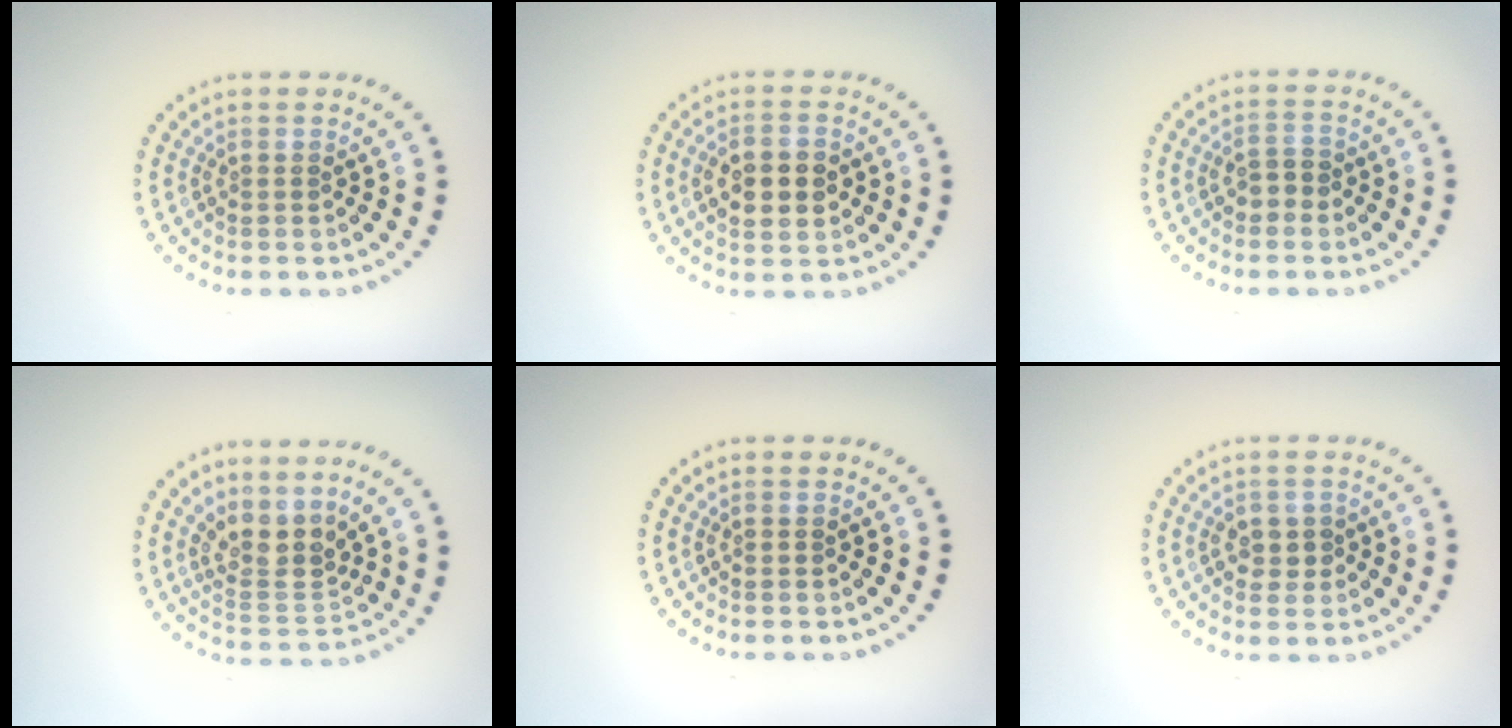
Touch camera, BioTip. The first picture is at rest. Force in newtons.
{"total": 4.5, "press": 4.5, "slide": 0.2}
{"total": 2.0, "press": 1.9, "slide": 0.4}
{"total": 3.3, "press": 2.5, "slide": 2.1}
{"total": 0.5, "press": 0.4, "slide": 0.3}
{"total": 1.7, "press": 1.6, "slide": 0.2}